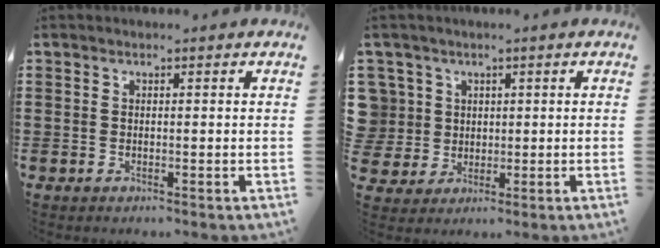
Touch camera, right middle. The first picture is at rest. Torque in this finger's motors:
{"motor_torque": [0.14, -0.07, -0.02, -0.02]}